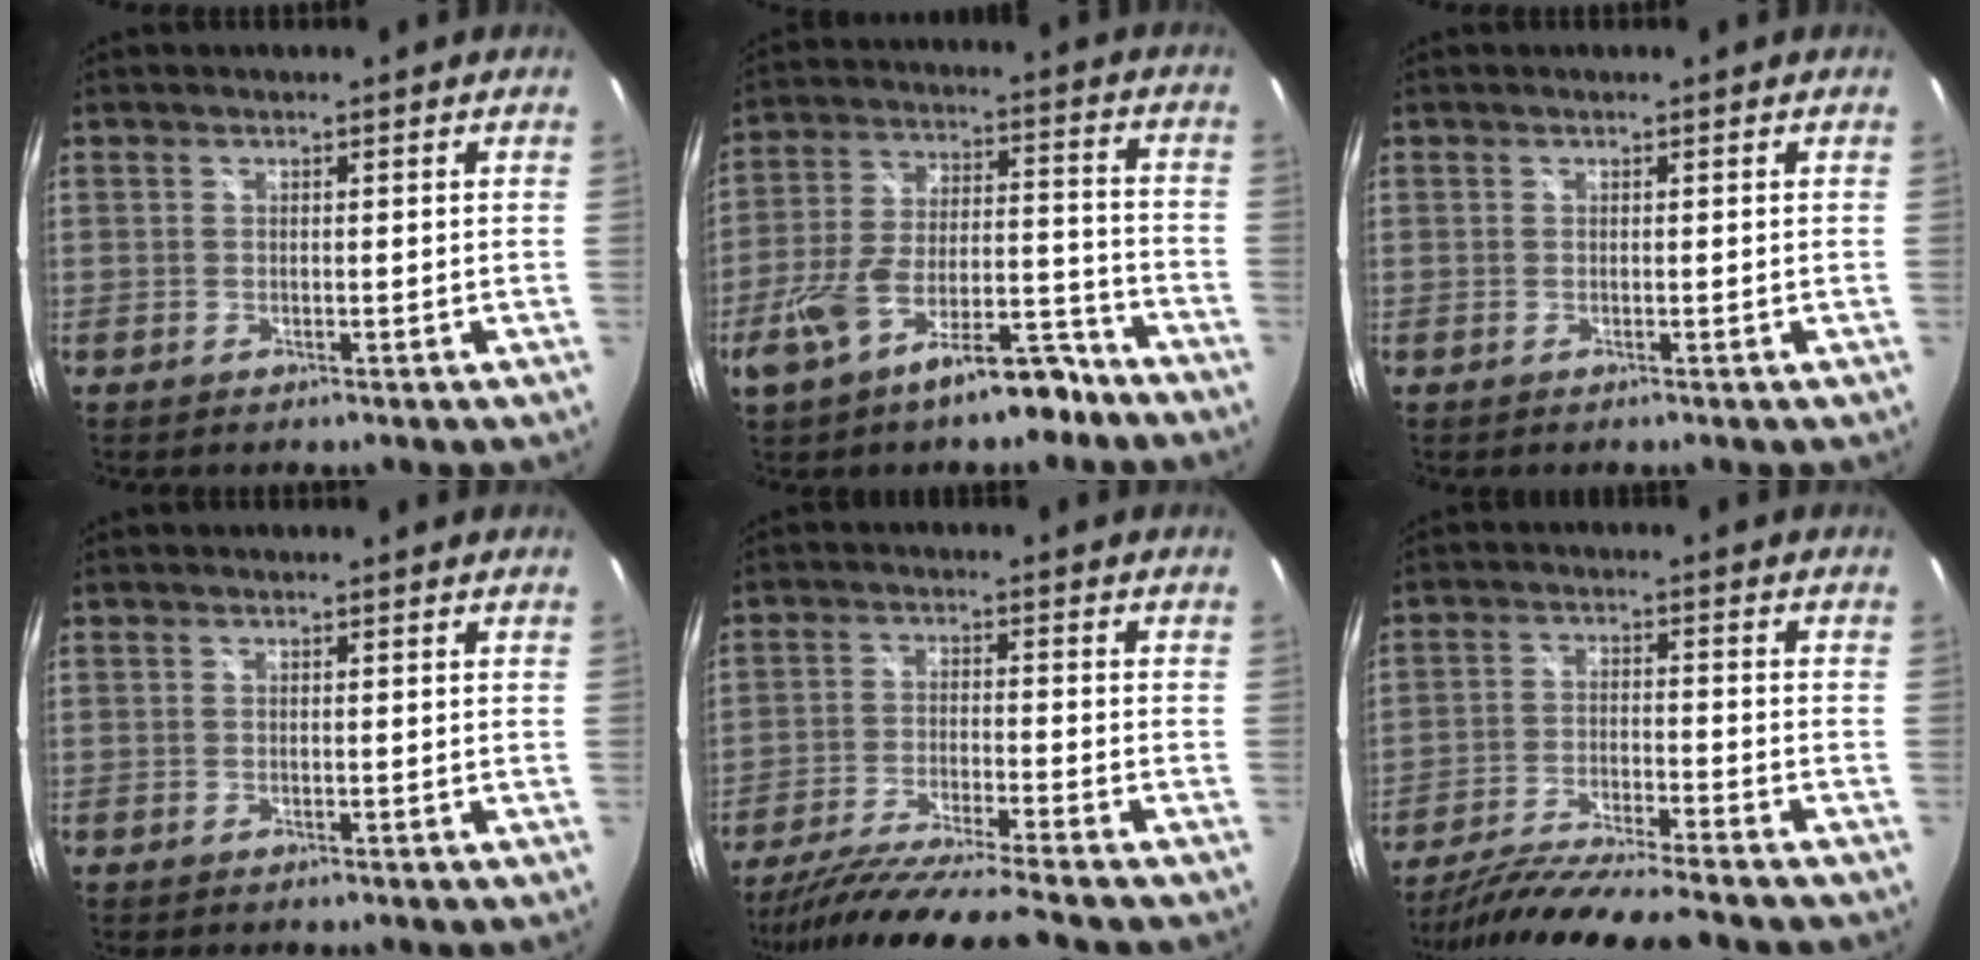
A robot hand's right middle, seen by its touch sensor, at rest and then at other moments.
{"total": 15.5, "force": [-10.2, 5.8, 10.1], "torque": [-0.185, 0.012, -0.156]}
{"total": 0.0}
{"total": 0.0}
{"total": 12.8, "force": [-11.4, -1.5, 5.7], "torque": [-0.125, -0.032, -0.200]}
{"total": 13.5, "force": [-12.1, -0.2, 6.1], "torque": [-0.132, -0.026, -0.210]}